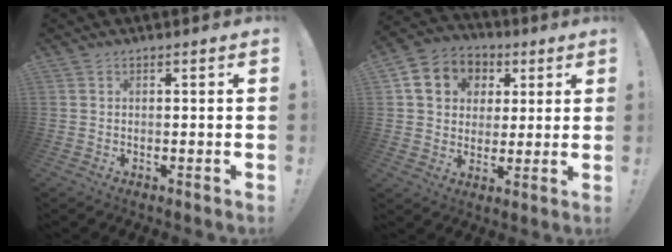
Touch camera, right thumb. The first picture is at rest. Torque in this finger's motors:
{"motor_torque": [0.22, 0.28, 0.56, 0.69, 0.00]}